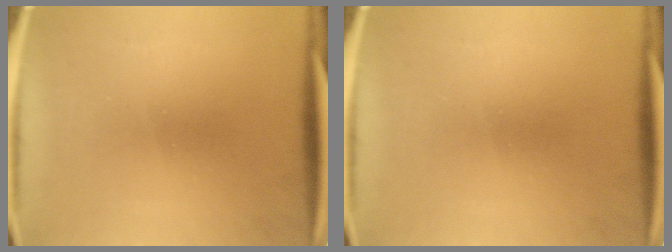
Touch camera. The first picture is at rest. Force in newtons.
{"total": 0.0}